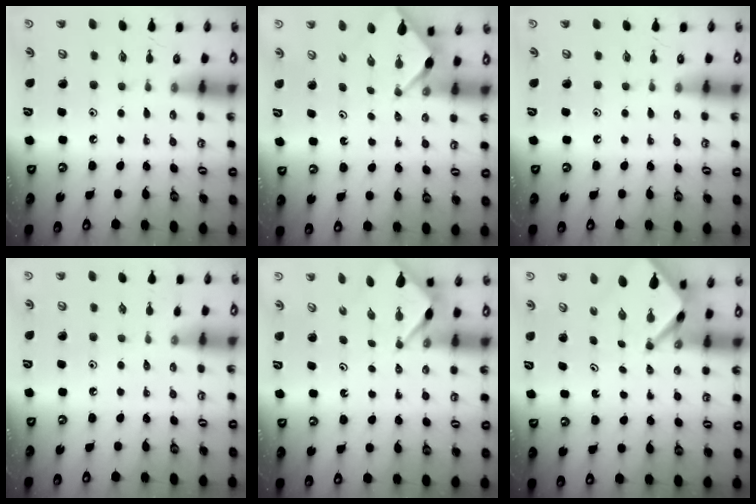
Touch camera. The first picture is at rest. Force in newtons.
{"total": 2.6, "press": 2.5, "slide": 0.3}
{"total": 0.0}
{"total": 1.9, "press": 1.8, "slide": 0.4}
{"total": 2.9, "press": 2.9, "slide": 0.3}
{"total": 3.7, "press": 3.7, "slide": 0.2}